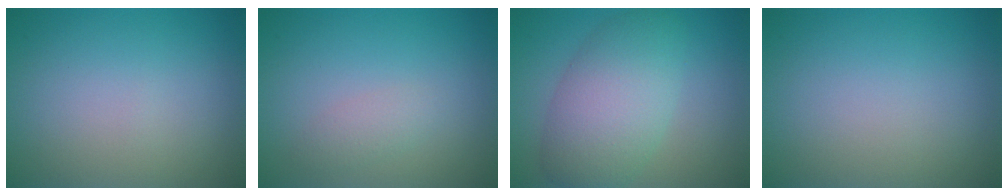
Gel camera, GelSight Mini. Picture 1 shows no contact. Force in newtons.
{"total": 1.3, "press": 1.3, "slide": 0.0}
{"total": 5.4, "press": 5.4, "slide": 0.5}
{"total": 0.0}